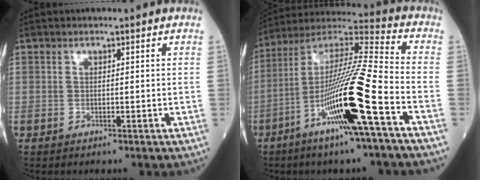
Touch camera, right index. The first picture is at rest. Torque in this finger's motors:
{"motor_torque": [2.14, 0.00, 1.05, 0.21]}